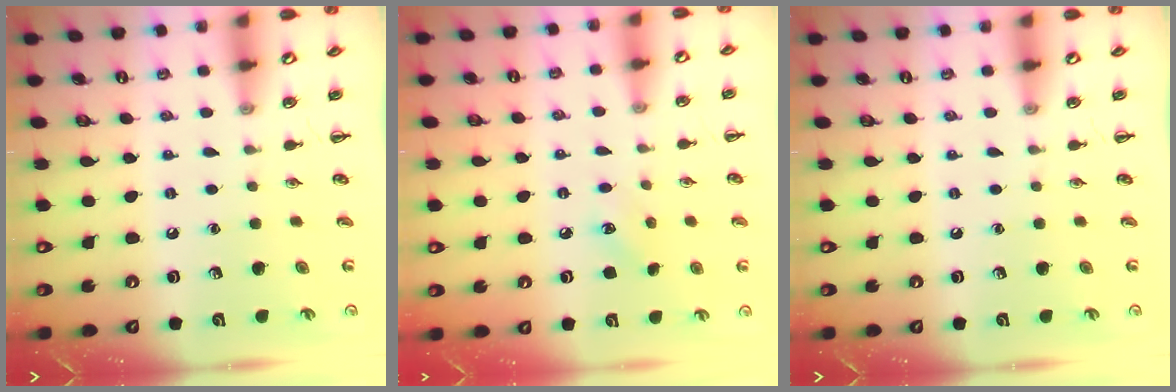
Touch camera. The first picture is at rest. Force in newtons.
{"total": 5.9, "press": 5.6, "slide": 1.7}
{"total": 0.0}